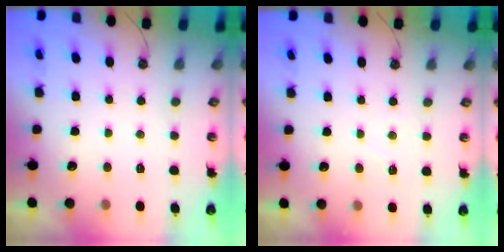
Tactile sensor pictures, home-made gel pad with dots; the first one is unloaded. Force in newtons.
{"total": 4.2, "press": 4.1, "slide": 0.6}